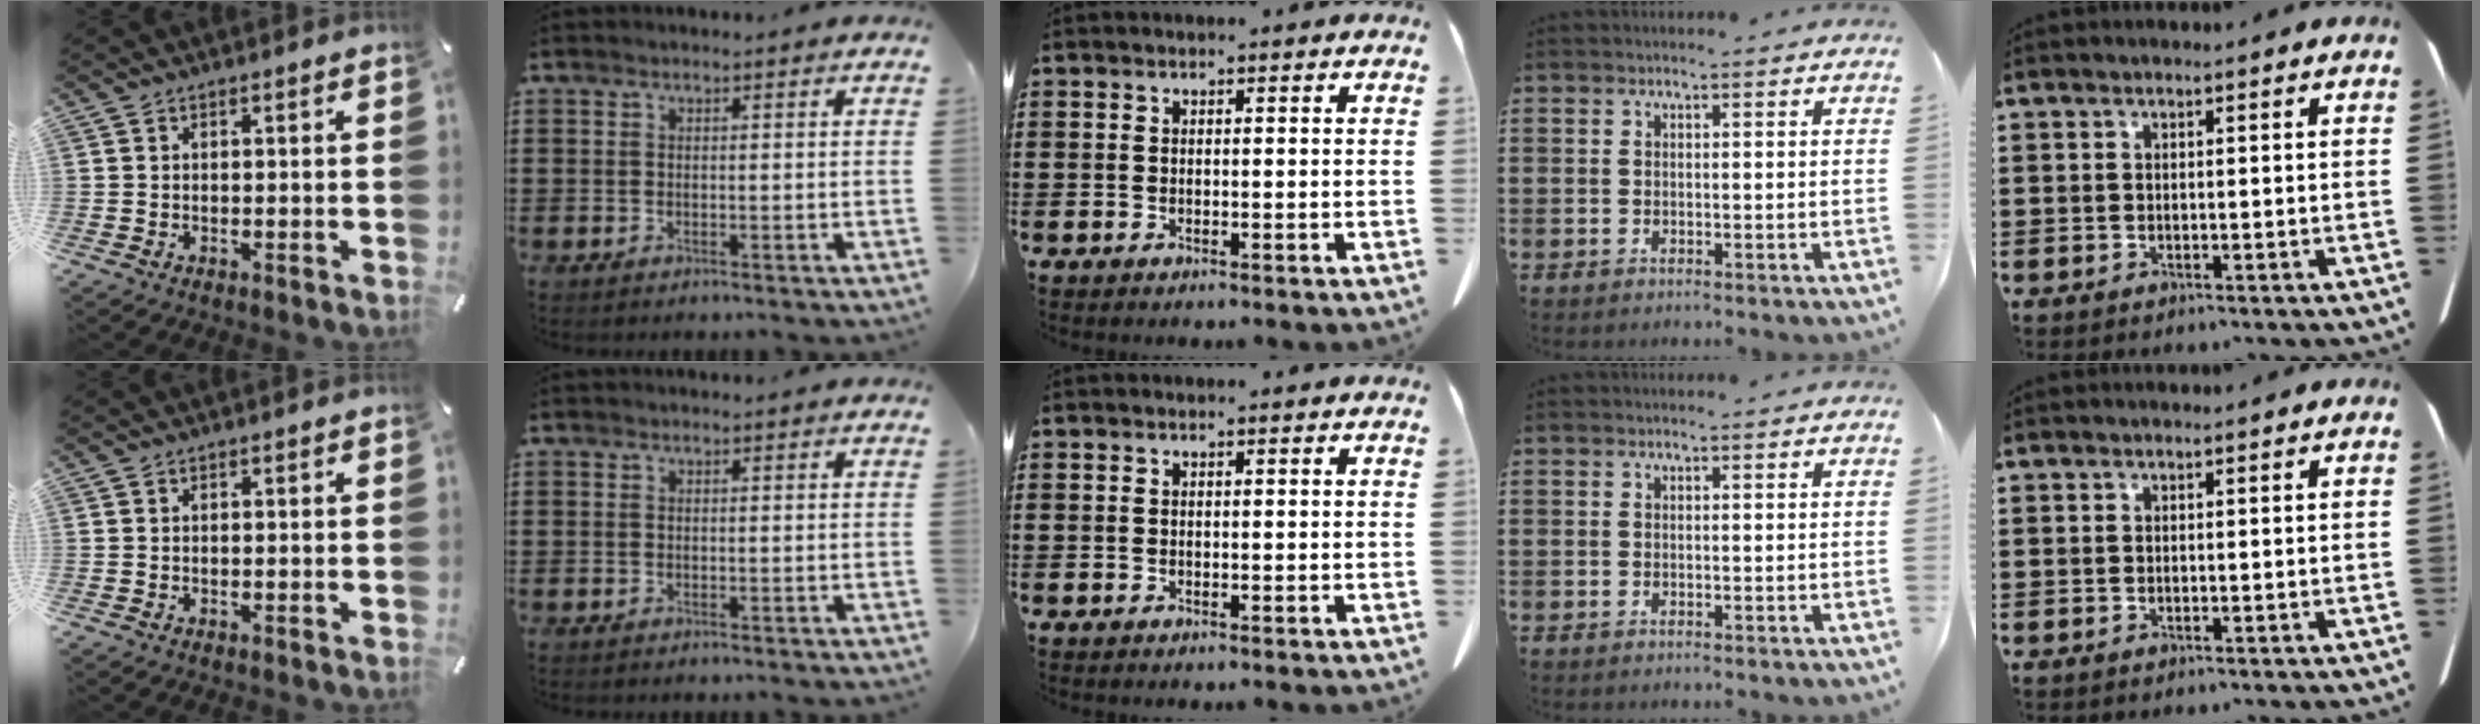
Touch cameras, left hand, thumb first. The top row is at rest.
{}